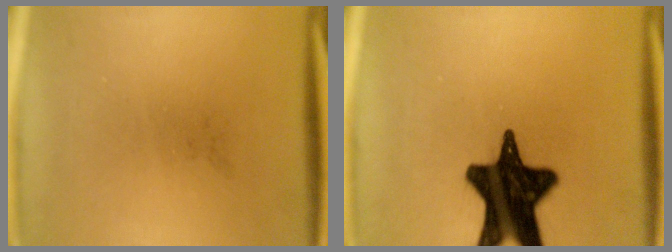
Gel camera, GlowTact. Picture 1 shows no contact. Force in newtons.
{"total": 18.9}